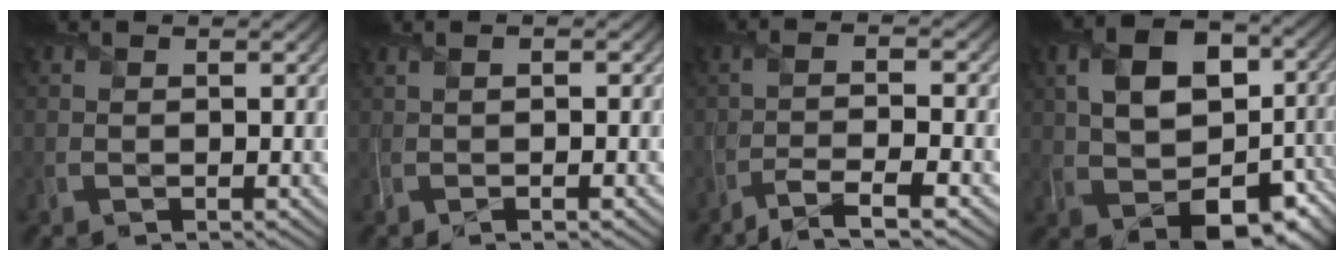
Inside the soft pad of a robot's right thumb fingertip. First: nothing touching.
{"total": 2.2, "force": [-0.1, 0.4, 2.1], "torque": [-0.034, 0.003, -0.006]}
{"total": 6.6, "force": [-4.0, 1.2, 5.1], "torque": [-0.086, 0.006, -0.082]}
{"total": 14.0, "force": [-1.6, 8.9, 10.6], "torque": [-0.186, -0.013, -0.018]}